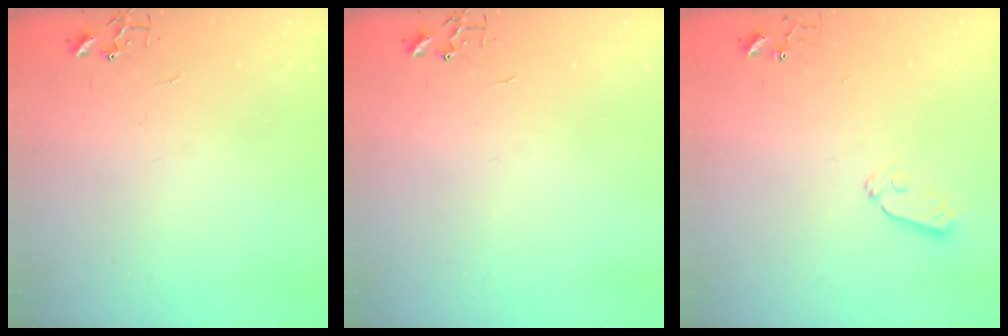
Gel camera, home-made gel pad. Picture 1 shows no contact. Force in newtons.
{"total": 0.0}
{"total": 3.7, "press": 3.6, "slide": 0.5}